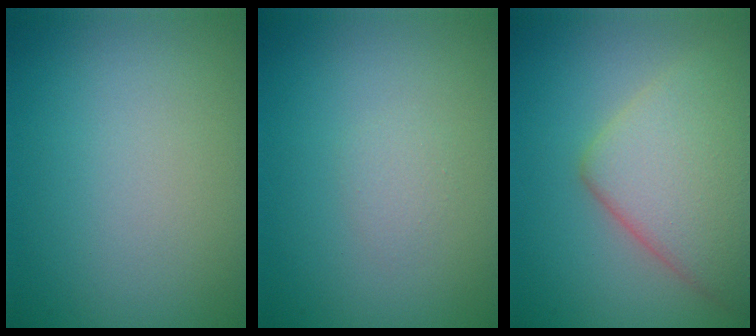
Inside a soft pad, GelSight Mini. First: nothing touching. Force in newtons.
{"total": 0.8, "press": 0.8, "slide": 0.1}
{"total": 7.4, "press": 7.4, "slide": 0.2}